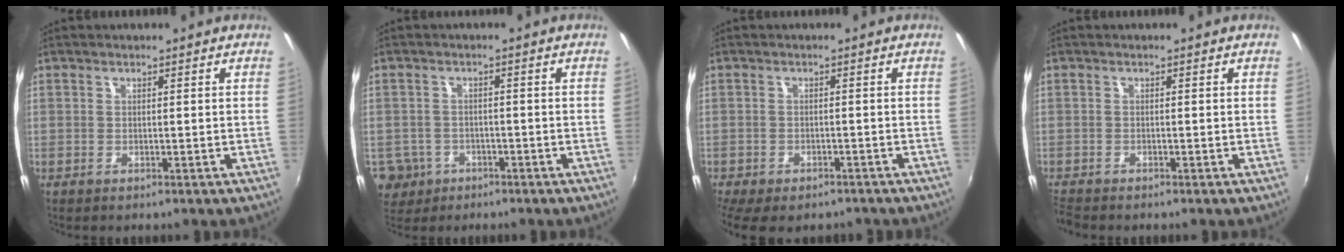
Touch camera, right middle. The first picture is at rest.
{"total": 6.1, "force": [-2.7, 5.3, 1.6], "torque": [-0.048, -0.001, -0.038]}
{"total": 9.2, "force": [-7.0, 3.8, 4.6], "torque": [-0.109, -0.040, -0.106]}
{"total": 2.5, "force": [-2.3, 0.3, 0.7], "torque": [-0.020, -0.017, -0.047]}